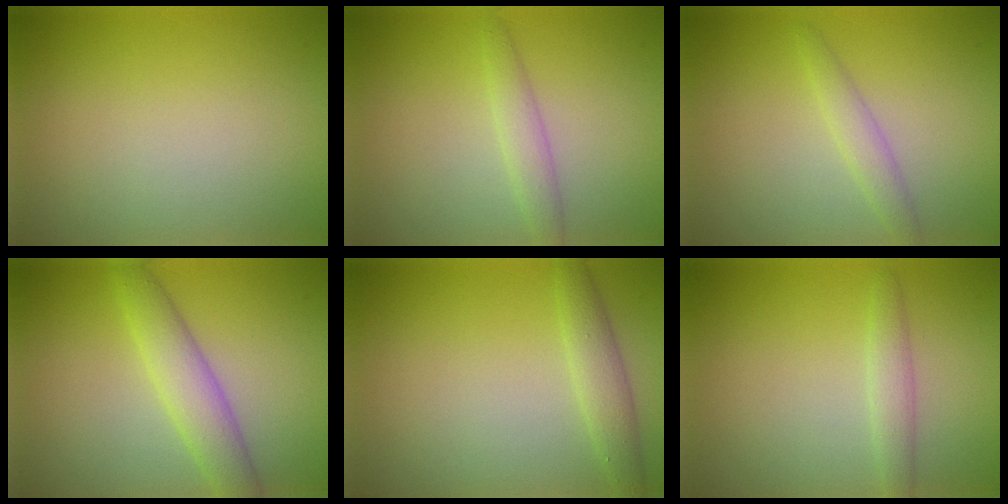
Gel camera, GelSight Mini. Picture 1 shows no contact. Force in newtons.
{"total": 1.8, "press": 1.8, "slide": 0.1}
{"total": 1.7, "press": 1.7, "slide": 0.1}
{"total": 3.8, "press": 3.8, "slide": 0.1}
{"total": 2.2, "press": 2.2, "slide": 0.0}
{"total": 1.6, "press": 1.6, "slide": 0.0}